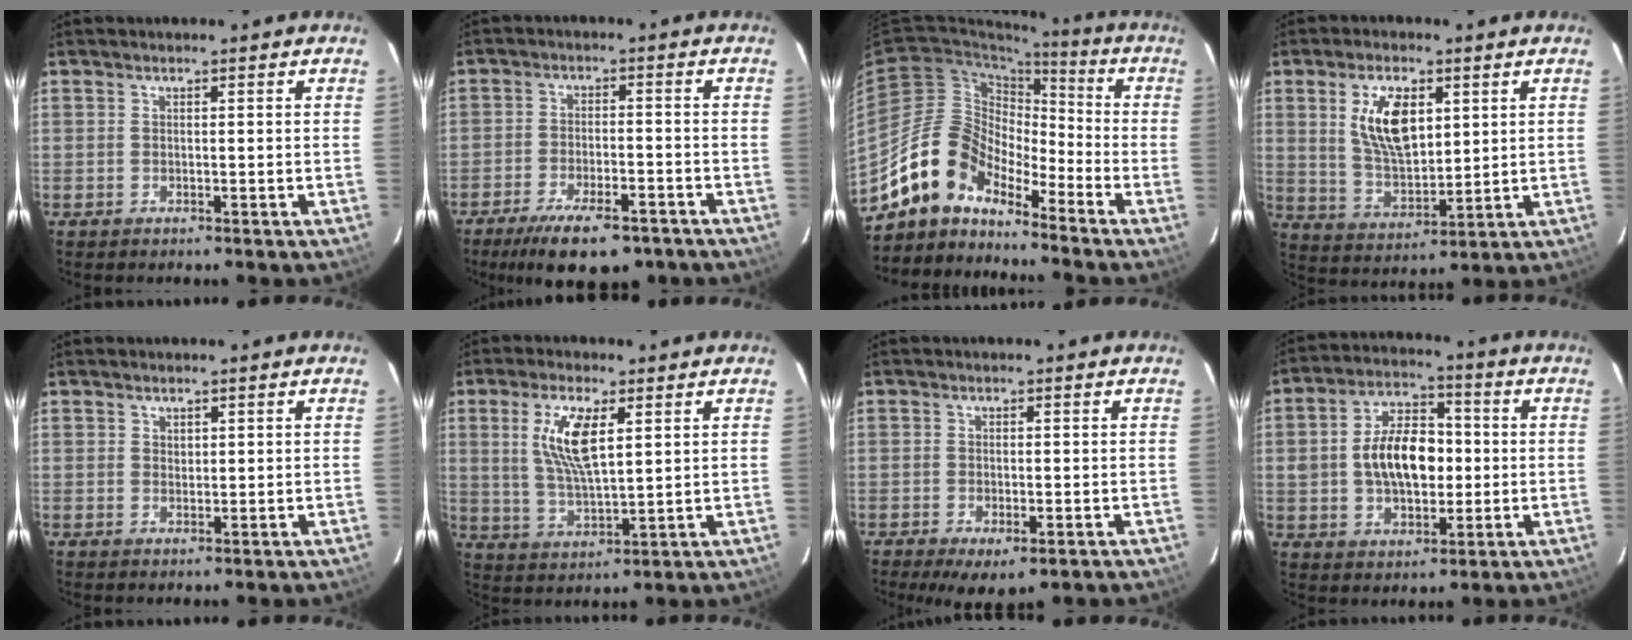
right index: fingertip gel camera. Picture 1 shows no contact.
{"total": 13.4, "force": [-9.6, 4.7, 8.1], "torque": [-0.166, -0.022, -0.146]}
{"total": 12.4, "force": [-10.5, 5.3, 3.8], "torque": [-0.068, 0.028, -0.206]}
{"total": 11.3, "force": [3.8, 5.6, 9.1], "torque": [-0.169, 0.004, 0.082]}
{"total": 1.1, "force": [0.8, 0.8, 0.2], "torque": [0.001, 0.003, 0.014]}
{"total": 9.9, "force": [3.2, 3.1, 8.8], "torque": [-0.171, 0.000, 0.069]}
{"total": 5.8, "force": [-3.1, 2.4, 4.3], "torque": [-0.085, -0.026, -0.044]}
{"total": 12.7, "force": [-0.1, 7.7, 10.2], "torque": [-0.186, 0.023, 0.004]}